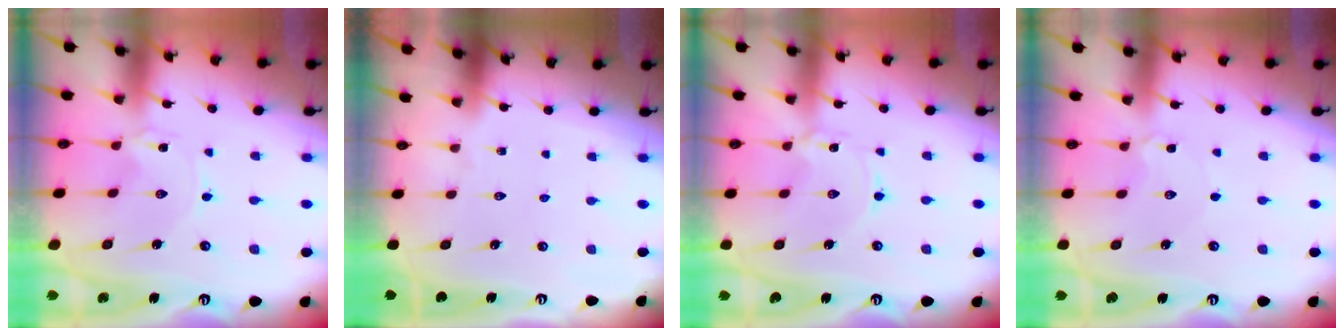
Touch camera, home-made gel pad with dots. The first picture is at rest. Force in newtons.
{"total": 0.0}
{"total": 0.9, "press": 0.9, "slide": 0.1}
{"total": 2.6, "press": 2.6, "slide": 0.3}